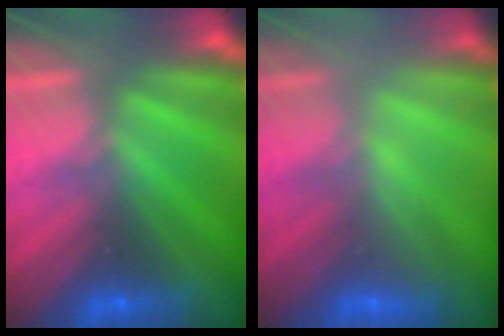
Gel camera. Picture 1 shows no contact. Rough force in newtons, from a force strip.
{"total": 2.3}